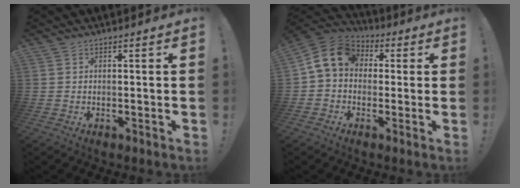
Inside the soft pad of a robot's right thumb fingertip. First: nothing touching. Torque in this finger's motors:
{"motor_torque": [1.29, 1.17, 1.07, -0.13, 0.07]}